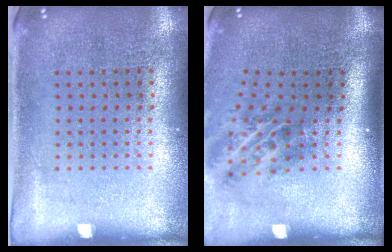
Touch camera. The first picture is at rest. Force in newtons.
{"total": 1.9, "press": 1.2, "slide": 1.5}